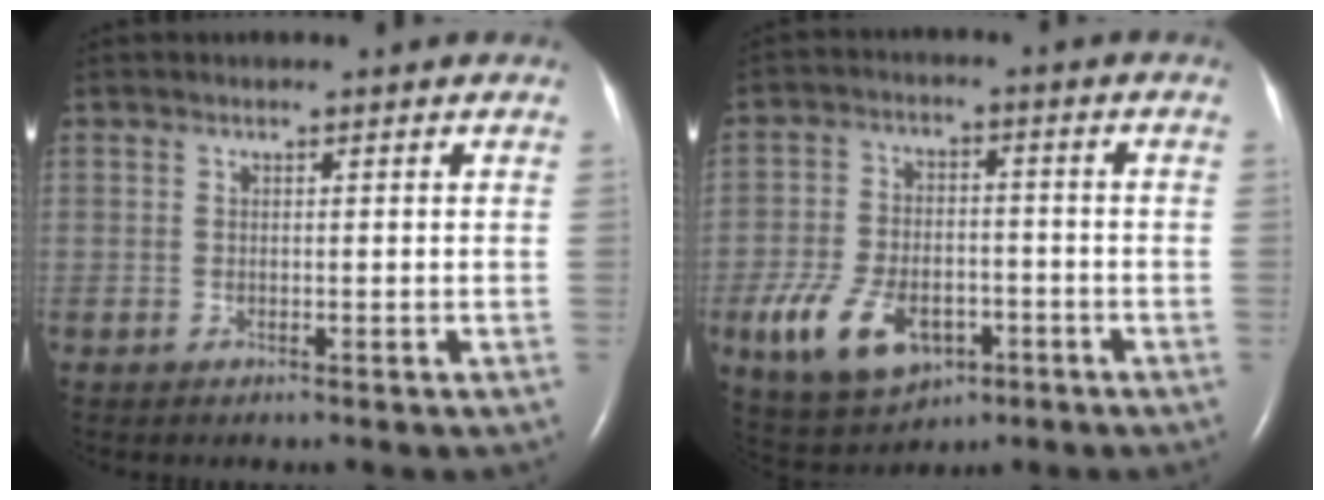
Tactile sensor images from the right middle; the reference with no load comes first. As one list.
[{"total": 11.9, "force": [-5.0, 7.1, 8.2], "torque": [-0.172, -0.001, -0.076]}]